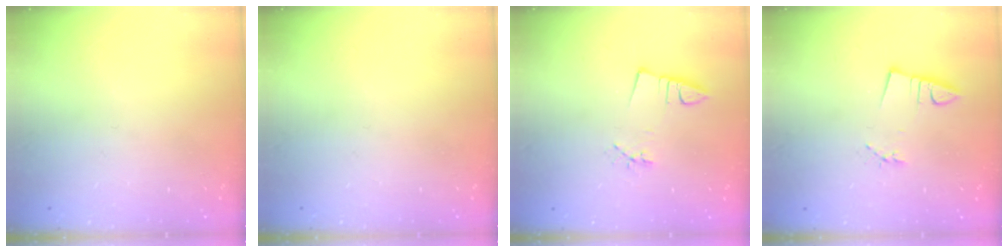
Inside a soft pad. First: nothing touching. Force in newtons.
{"total": 0.0}
{"total": 2.9, "press": 1.5, "slide": 2.5}
{"total": 2.9, "press": 1.5, "slide": 2.5}